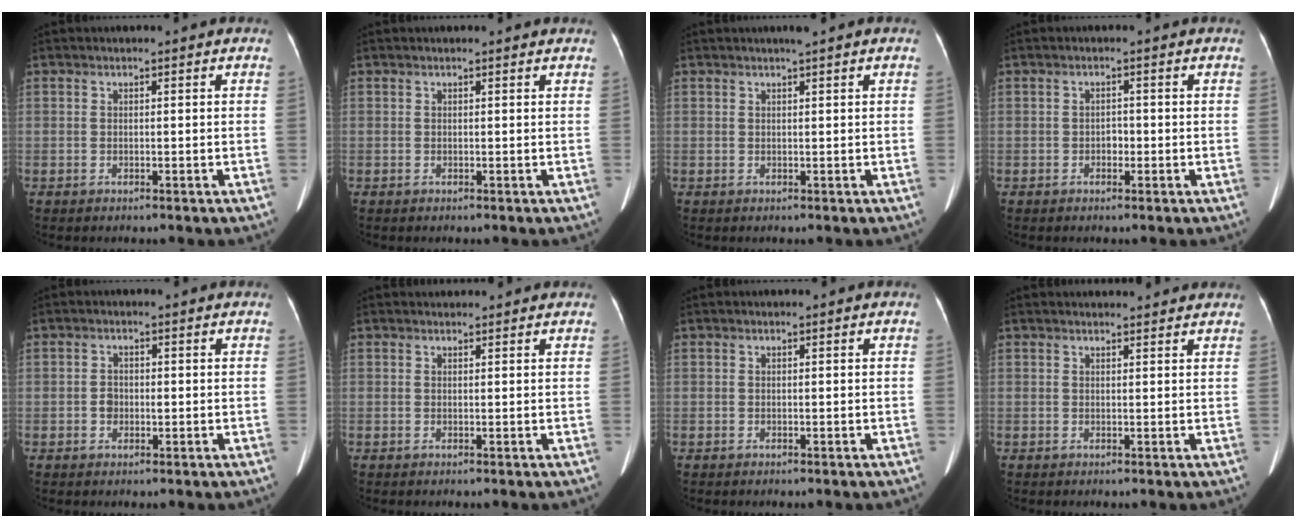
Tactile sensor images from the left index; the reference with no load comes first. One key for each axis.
{"total": 1.0, "fx": 1.0, "fy": 0.3, "fz": 0.1, "tx": -0.010, "ty": 0.016, "tz": 0.009}
{"total": 1.1, "fx": 0.8, "fy": -0.1, "fz": 0.7, "tx": -0.012, "ty": 0.006, "tz": 0.017}
{"total": 1.1, "fx": -0.4, "fy": 0.8, "fz": 0.7, "tx": -0.008, "ty": 0.004, "tz": -0.010}
{"total": 1.7, "fx": -0.2, "fy": 1.4, "fz": 0.9, "tx": -0.017, "ty": 0.006, "tz": -0.003}
{"total": 2.8, "fx": 2.7, "fy": 0.4, "fz": 0.3, "tx": -0.010, "ty": 0.020, "tz": 0.034}
{"total": 0.0}
{"total": 5.9, "fx": 5.6, "fy": 1.0, "fz": 1.3, "tx": -0.010, "ty": 0.025, "tz": 0.058}